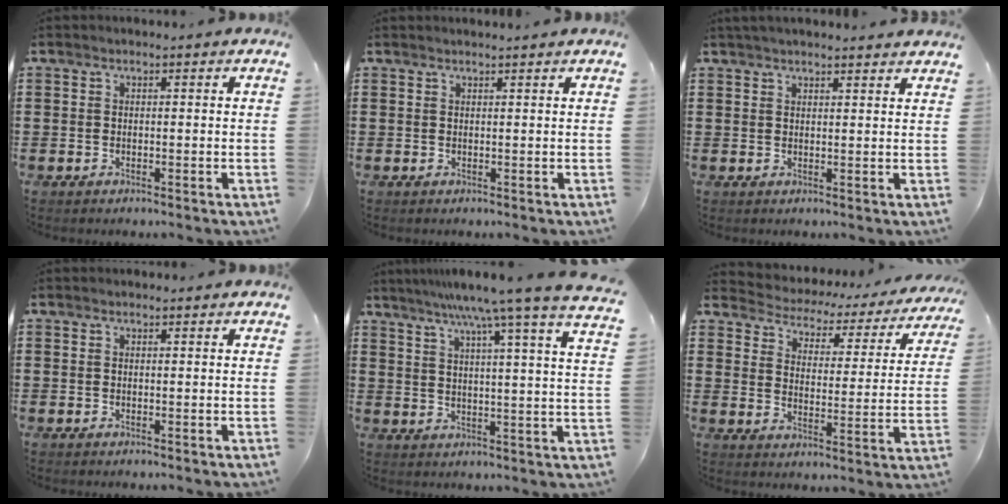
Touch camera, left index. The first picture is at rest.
{"total": 0.7, "force": [0.7, -0.1, 0.1], "torque": [-0.002, -0.002, 0.013]}
{"total": 2.2, "force": [2.2, 0.1, 0.4], "torque": [-0.013, 0.000, 0.042]}
{"total": 0.0}
{"total": 8.8, "force": [7.3, -1.5, 4.7], "torque": [-0.102, -0.050, 0.113]}
{"total": 2.3, "force": [2.1, 0.8, 0.1], "torque": [-0.024, -0.024, 0.023]}